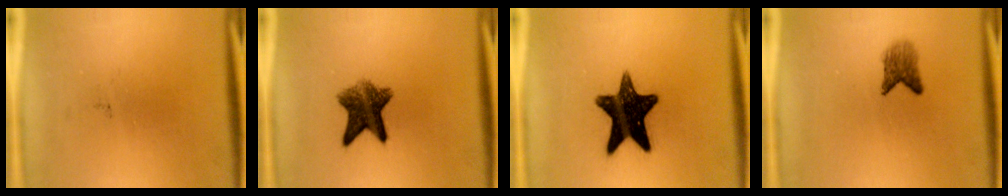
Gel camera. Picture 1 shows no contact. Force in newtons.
{"total": 7.4}
{"total": 14.8}
{"total": 2.8}